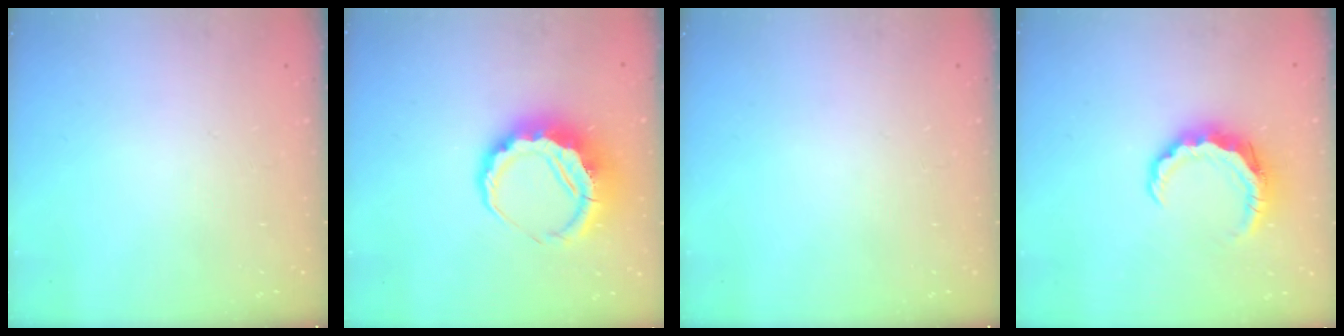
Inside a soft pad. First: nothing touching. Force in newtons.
{"total": 9.2, "press": 9.0, "slide": 1.9}
{"total": 0.0}
{"total": 8.0, "press": 7.9, "slide": 1.1}